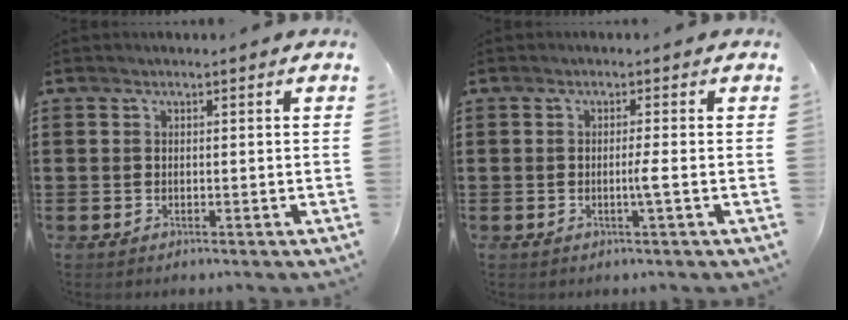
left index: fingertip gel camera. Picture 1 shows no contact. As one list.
[{"total": 2.1, "force": [-0.4, -0.6, 2.0], "torque": [-0.033, -0.006, -0.012]}]